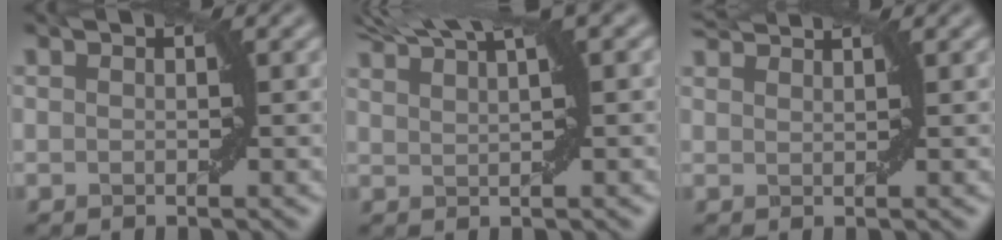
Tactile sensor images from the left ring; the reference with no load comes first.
{"total": 6.7, "force": [5.3, 1.1, 4.0], "torque": [-0.063, 0.029, 0.066]}
{"total": 2.8, "force": [2.7, 0.1, 0.8], "torque": [-0.008, 0.009, 0.041]}